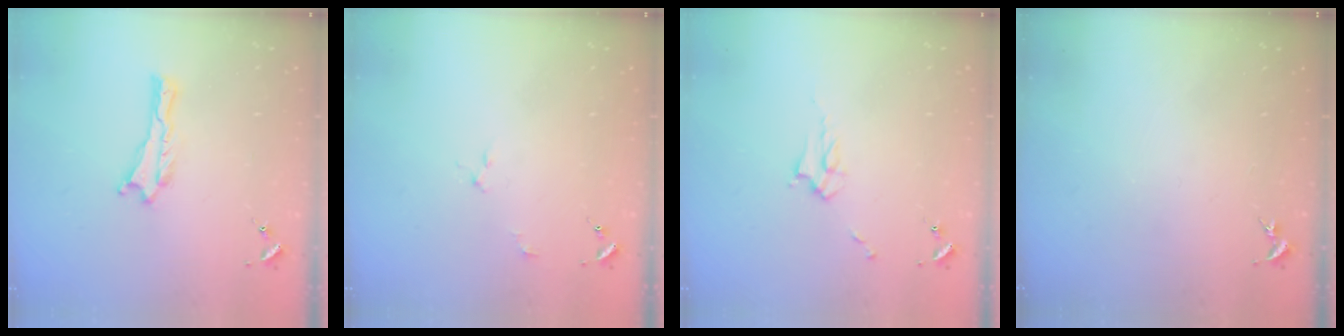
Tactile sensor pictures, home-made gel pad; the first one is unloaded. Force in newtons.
{"total": 2.0, "press": 2.0, "slide": 0.1}
{"total": 2.9, "press": 2.9, "slide": 0.4}
{"total": 0.0}